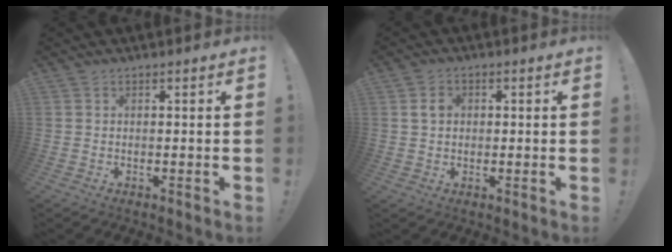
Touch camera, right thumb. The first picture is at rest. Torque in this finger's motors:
{"motor_torque": [0.12, 0.02, 0.26, -0.31, -0.01]}